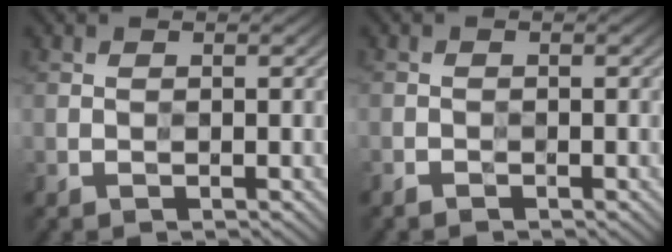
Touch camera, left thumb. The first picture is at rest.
{"total": 0.8, "force": [-0.7, 0.1, 0.0], "torque": [0.001, -0.003, -0.016]}